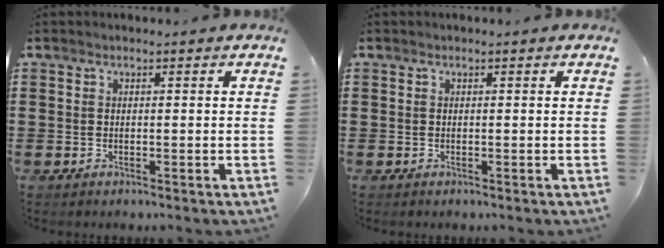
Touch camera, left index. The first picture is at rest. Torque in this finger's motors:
{"motor_torque": [0.00, 0.00, 0.00, 0.00]}